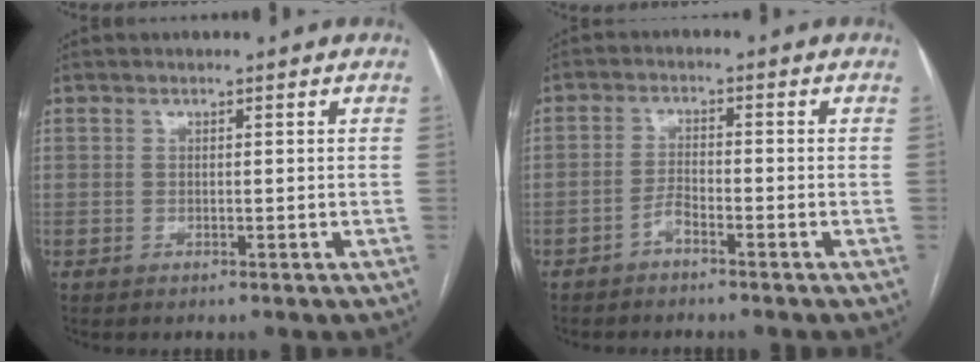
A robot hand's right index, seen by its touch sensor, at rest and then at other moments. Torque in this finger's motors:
{"motor_torque": [0.05, 0.02, -0.16, -0.03]}